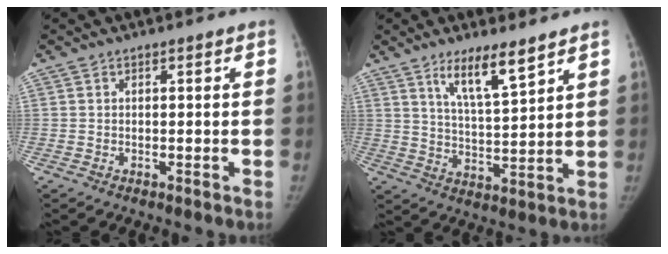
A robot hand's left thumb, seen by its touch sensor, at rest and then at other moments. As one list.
[{"total": 9.0, "force": [6.0, 1.6, 6.5], "torque": [-0.108, -0.044, 0.111]}]